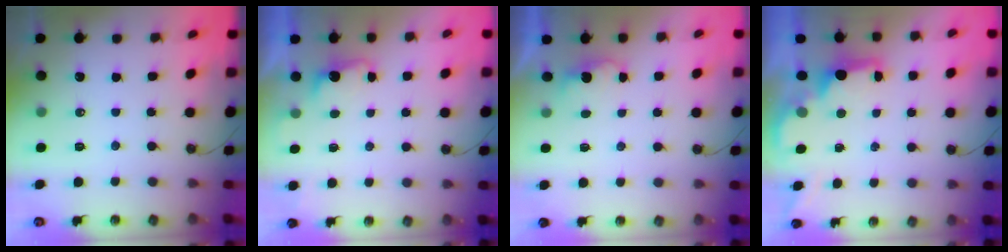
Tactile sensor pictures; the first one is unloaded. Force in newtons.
{"total": 1.5, "press": 1.3, "slide": 0.8}
{"total": 2.2, "press": 2.0, "slide": 0.9}
{"total": 2.1, "press": 1.9, "slide": 0.8}